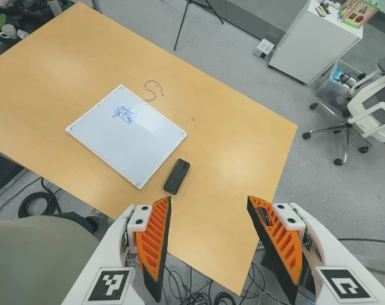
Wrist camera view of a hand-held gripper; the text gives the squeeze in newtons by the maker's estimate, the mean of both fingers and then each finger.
{"total": 0.0}